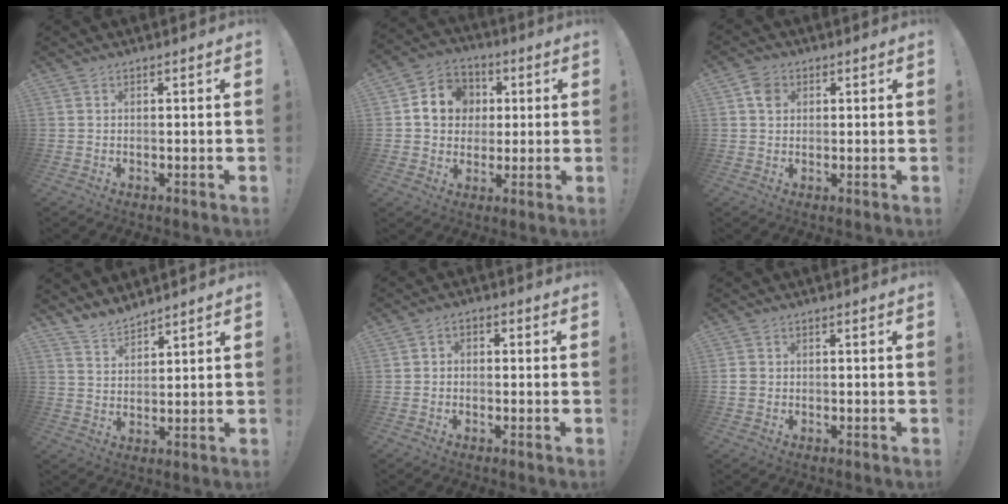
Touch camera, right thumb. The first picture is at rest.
{"total": 11.0, "force": [1.6, 10.0, 4.2], "torque": [-0.052, 0.005, 0.037]}
{"total": 4.2, "force": [1.3, 3.5, 2.0], "torque": [-0.020, 0.000, 0.023]}
{"total": 5.5, "force": [5.2, 1.5, 1.1], "torque": [-0.024, -0.035, 0.099]}
{"total": 2.9, "force": [-1.8, 1.9, 1.4], "torque": [-0.018, 0.012, -0.033]}
{"total": 2.4, "force": [-0.7, 2.0, 1.1], "torque": [-0.017, 0.008, -0.012]}